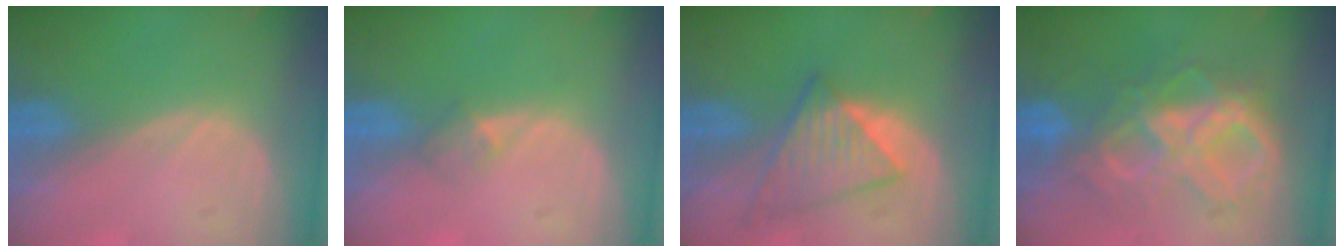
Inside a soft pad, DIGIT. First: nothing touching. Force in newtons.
{"total": 2.0, "press": 1.6, "slide": 1.1}
{"total": 6.5, "press": 6.5, "slide": 0.7}
{"total": 10.0, "press": 9.9, "slide": 1.0}